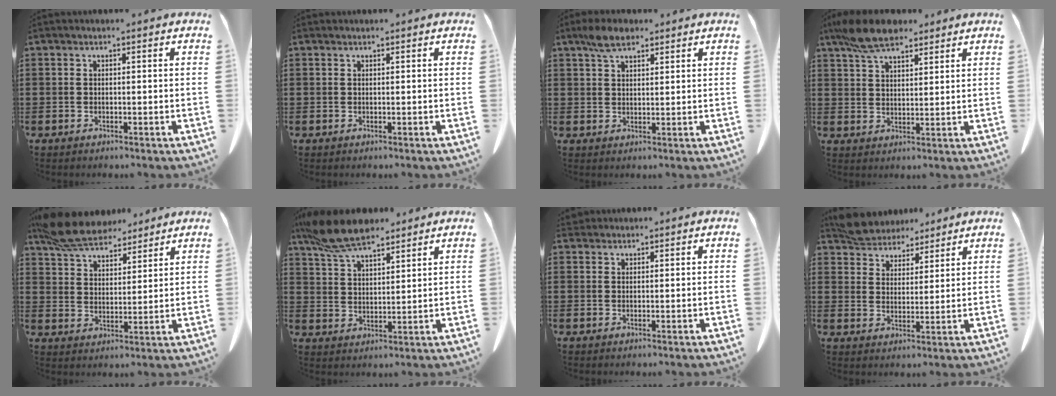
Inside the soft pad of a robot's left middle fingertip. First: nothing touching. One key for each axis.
{"total": 0.0}
{"total": 4.5, "fx": 3.2, "fy": 1.8, "fz": 2.6, "tx": -0.060, "ty": 0.005, "tz": 0.060}
{"total": 7.8, "fx": 6.1, "fy": 2.8, "fz": 4.0, "tx": -0.097, "ty": -0.006, "tz": 0.116}
{"total": 8.8, "fx": 7.9, "fy": 2.5, "fz": 3.2, "tx": -0.092, "ty": -0.019, "tz": 0.150}
{"total": 9.6, "fx": 7.9, "fy": 2.9, "fz": 4.6, "tx": -0.115, "ty": -0.014, "tz": 0.149}
{"total": 1.5, "fx": 1.4, "fy": 0.5, "fz": 0.3, "tx": -0.010, "ty": 0.001, "tz": 0.028}
{"total": 5.4, "fx": 5.1, "fy": 1.7, "fz": 0.4, "tx": -0.033, "ty": -0.016, "tz": 0.095}